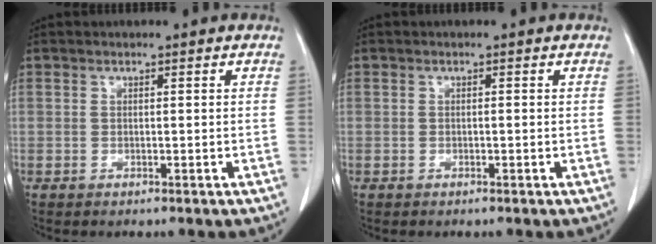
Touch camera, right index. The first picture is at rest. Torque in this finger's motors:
{"motor_torque": [-0.06, -0.10, 0.02, -0.01]}